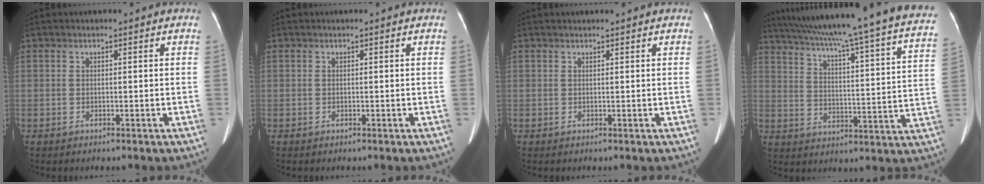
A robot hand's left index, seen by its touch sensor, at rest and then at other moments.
{"total": 0.0}
{"total": 1.6, "force": [1.5, -0.1, 0.6], "torque": [-0.007, 0.019, 0.023]}
{"total": 32.9, "force": [28.5, 0.8, 16.5], "torque": [-0.241, -0.062, 0.356]}